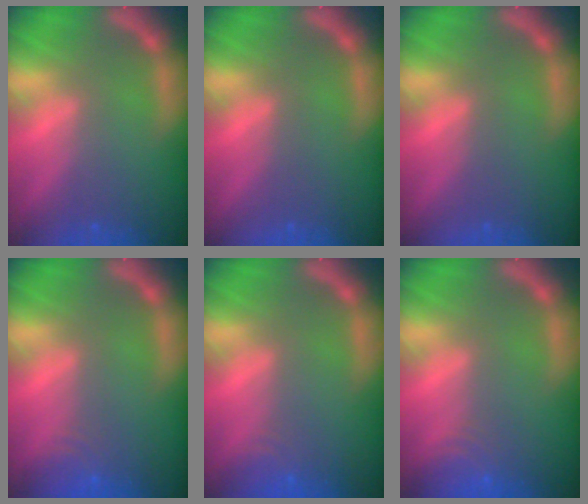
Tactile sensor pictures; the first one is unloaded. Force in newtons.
{"total": 0.0}
{"total": 0.0}
{"total": 3.0}
{"total": 2.4}
{"total": 4.0}